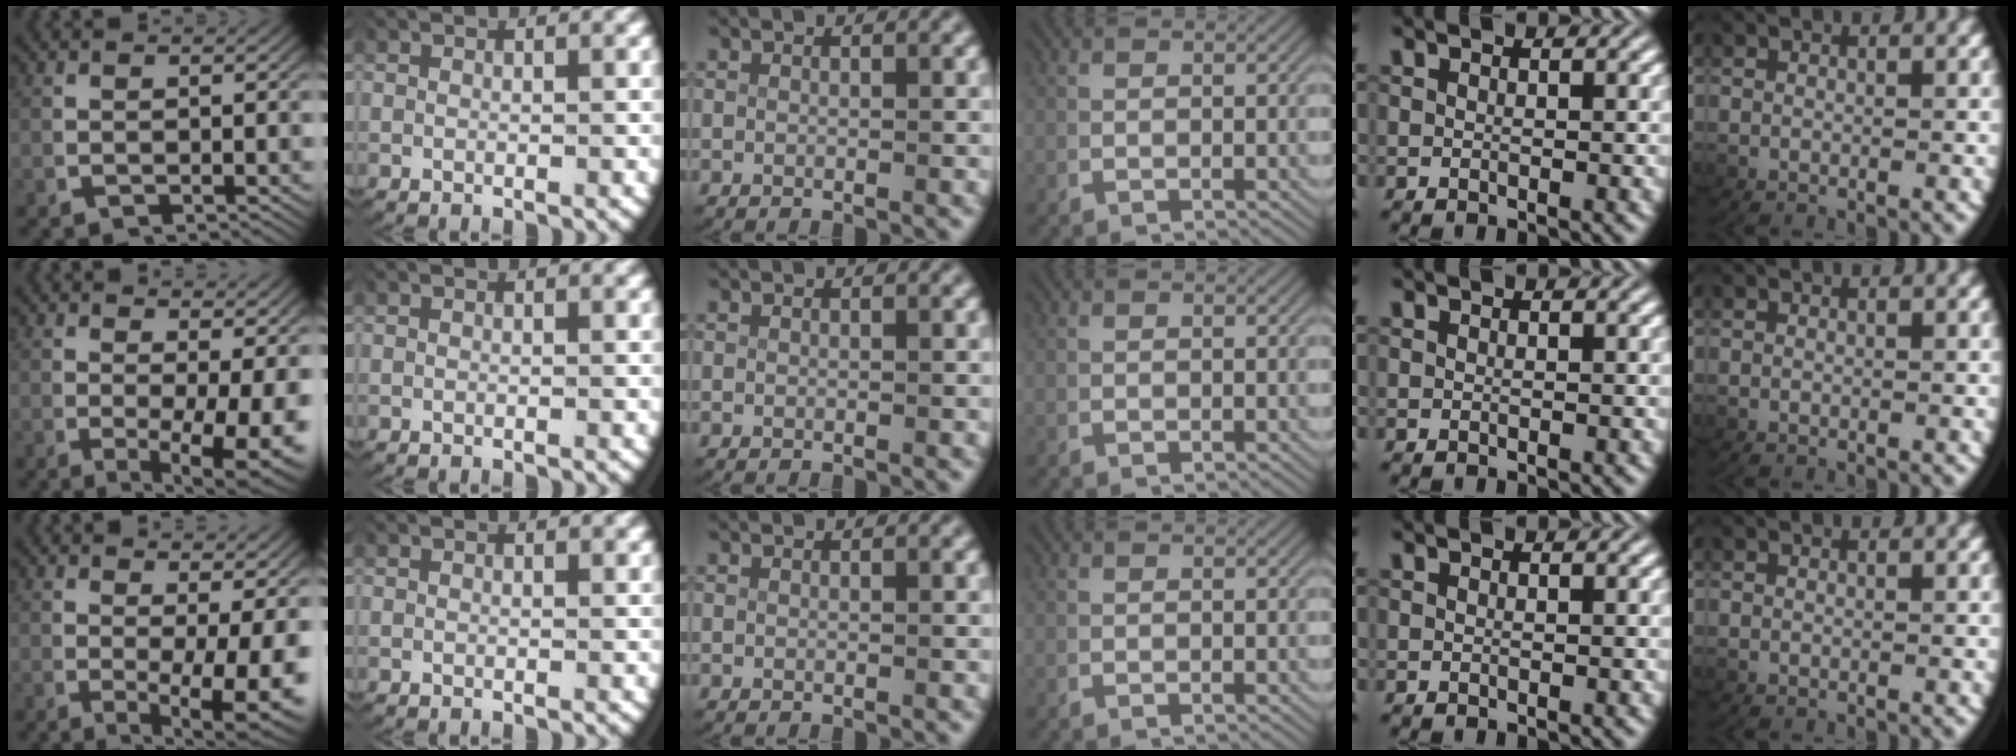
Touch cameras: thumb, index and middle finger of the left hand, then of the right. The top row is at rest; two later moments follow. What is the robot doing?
{"motion": "lift_and_place", "object": "map"}